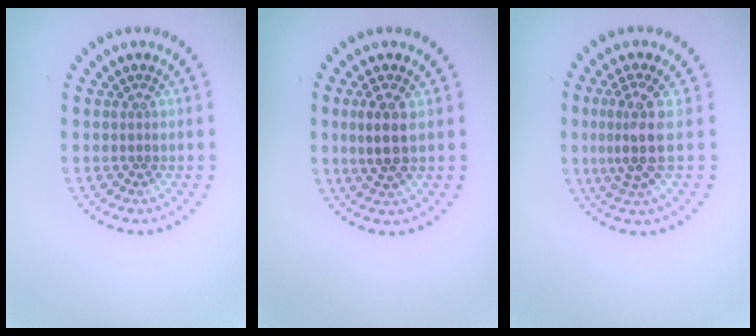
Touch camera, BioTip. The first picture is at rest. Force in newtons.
{"total": 2.7, "press": 2.6, "slide": 0.8}
{"total": 3.3, "press": 2.5, "slide": 2.1}